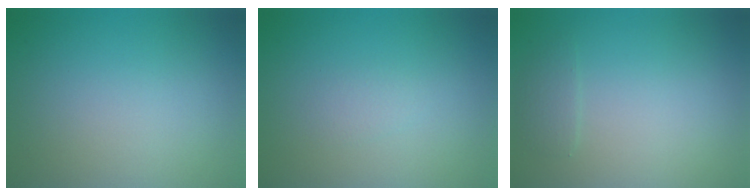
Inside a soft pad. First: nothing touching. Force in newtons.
{"total": 0.8, "press": 0.8, "slide": 0.0}
{"total": 1.1, "press": 1.1, "slide": 0.2}